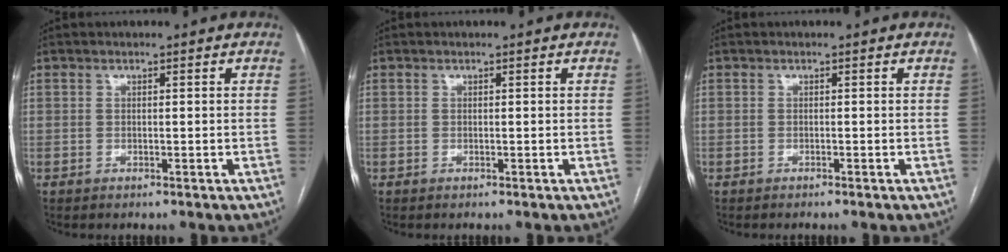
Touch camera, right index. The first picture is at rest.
{"total": 0.0}
{"total": 0.0}